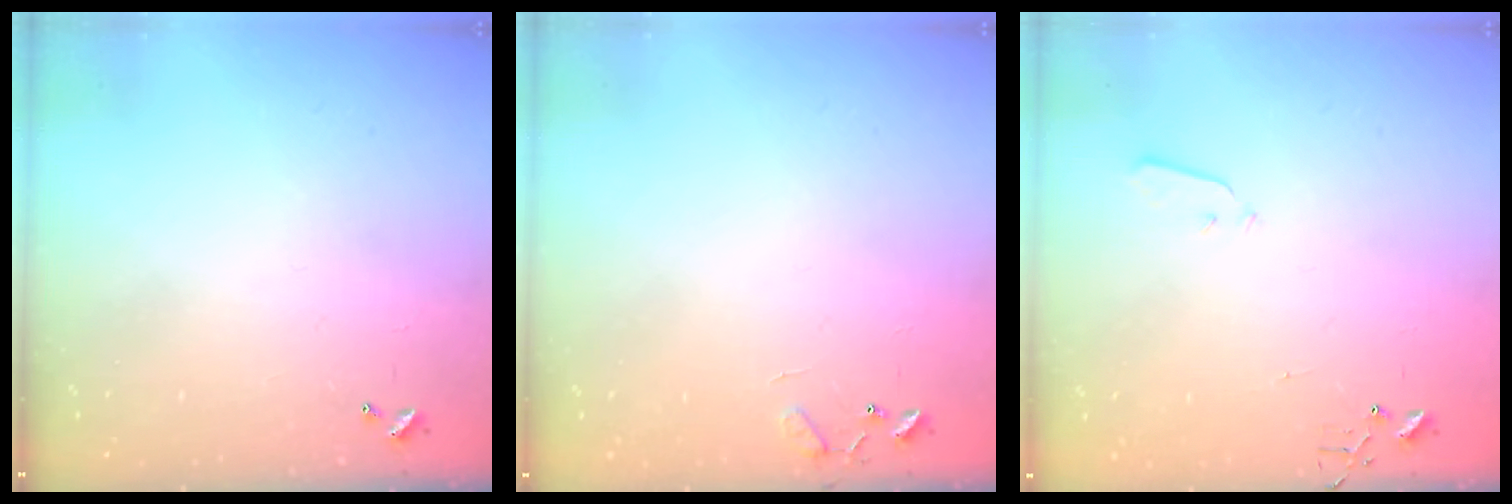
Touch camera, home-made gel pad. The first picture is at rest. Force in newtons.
{"total": 7.6, "press": 7.5, "slide": 0.6}
{"total": 2.9, "press": 2.8, "slide": 0.8}